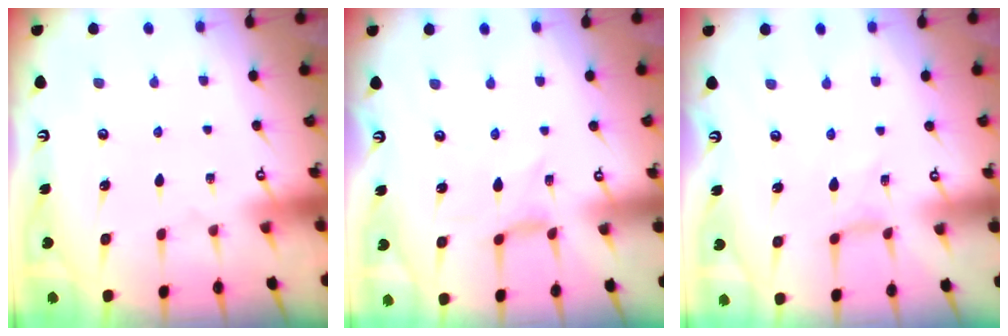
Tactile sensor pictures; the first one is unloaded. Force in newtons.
{"total": 1.0, "press": 0.9, "slide": 0.3}
{"total": 0.6, "press": 0.6, "slide": 0.1}